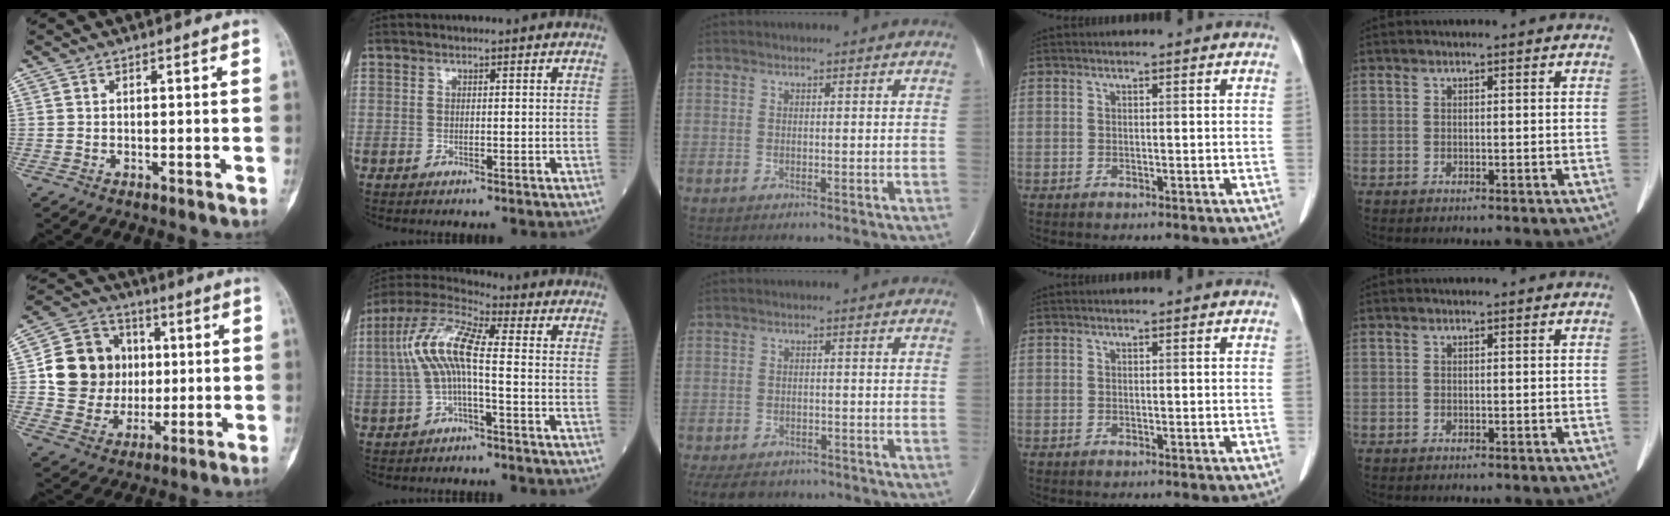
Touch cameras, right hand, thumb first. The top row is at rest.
{"thumb": {"total": 15.7, "force": [1.7, 14.1, 6.8], "torque": [-0.083, 0.014, 0.038]}, "index": {"total": 9.7, "force": [-0.4, 2.0, 9.5], "torque": [-0.204, 0.031, -0.015]}, "middle": {"total": 10.3, "force": [-7.9, 5.6, 3.7], "torque": [-0.090, -0.016, -0.104]}}